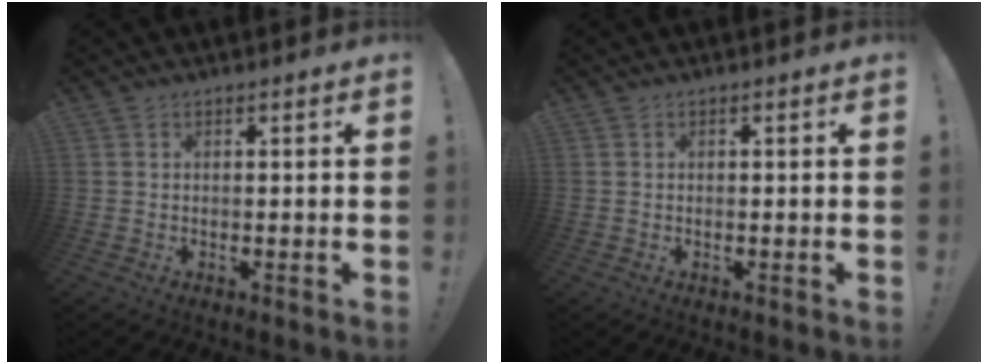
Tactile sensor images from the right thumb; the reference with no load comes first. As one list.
[{"total": 0.0}]